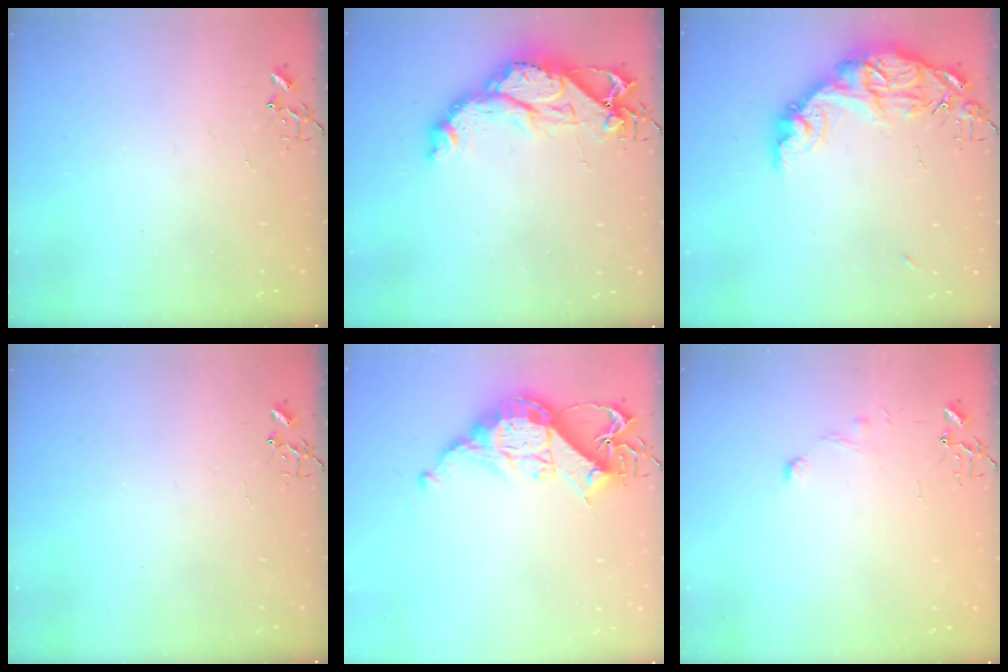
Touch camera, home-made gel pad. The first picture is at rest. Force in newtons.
{"total": 15.7, "press": 15.6, "slide": 1.4}
{"total": 14.8, "press": 14.7, "slide": 1.2}
{"total": 0.0}
{"total": 13.3, "press": 13.3, "slide": 0.7}
{"total": 6.1, "press": 6.0, "slide": 0.6}